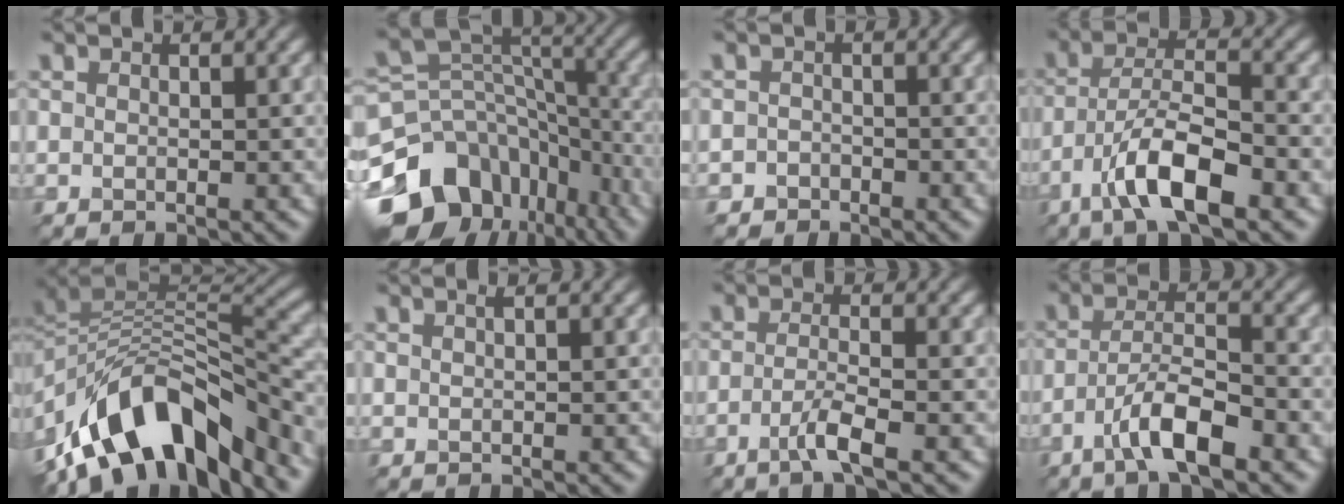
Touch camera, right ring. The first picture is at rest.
{"total": 13.1, "force": [-6.9, 9.7, 5.6], "torque": [-0.142, 0.015, -0.095]}
{"total": 1.3, "force": [-1.0, 0.6, -0.7], "torque": [0.013, 0.011, -0.022]}
{"total": 7.0, "force": [-3.9, 2.1, 5.4], "torque": [-0.096, 0.015, -0.074]}
{"total": 11.5, "force": [-5.9, 6.0, 7.9], "torque": [-0.133, 0.022, -0.113]}
{"total": 0.6, "force": [0.4, -0.1, 0.4], "torque": [-0.008, 0.002, 0.008]}
{"total": 2.3, "force": [-1.2, 0.0, 1.9], "torque": [-0.041, 0.008, -0.034]}
{"total": 5.1, "force": [-3.1, 1.2, 3.9], "torque": [-0.074, 0.013, -0.060]}